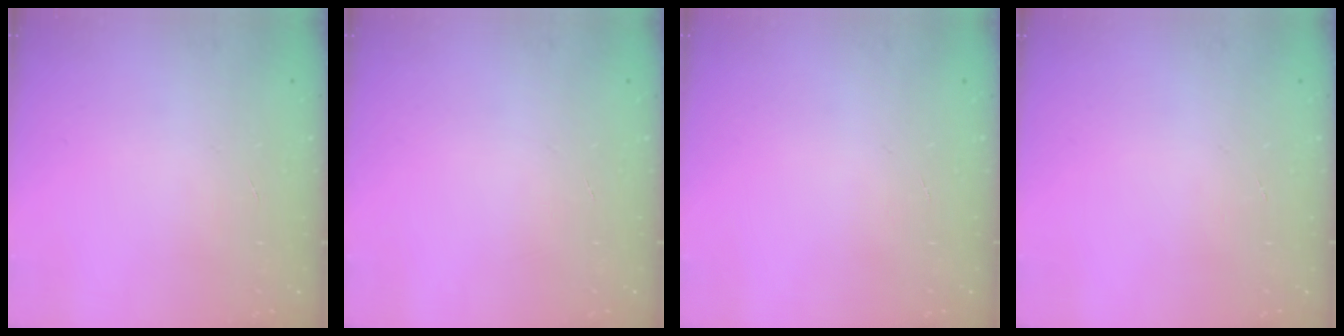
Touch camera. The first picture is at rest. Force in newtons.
{"total": 0.0}
{"total": 0.0}
{"total": 0.0}